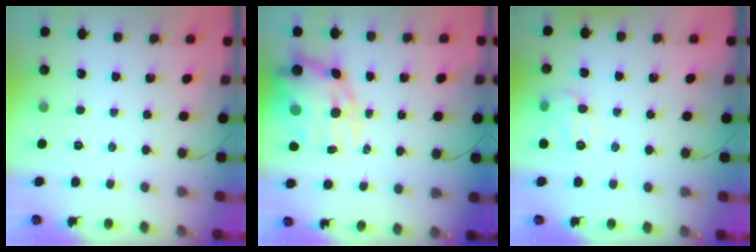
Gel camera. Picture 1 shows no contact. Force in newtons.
{"total": 16.8, "press": 16.3, "slide": 4.2}
{"total": 9.5, "press": 9.5, "slide": 0.3}